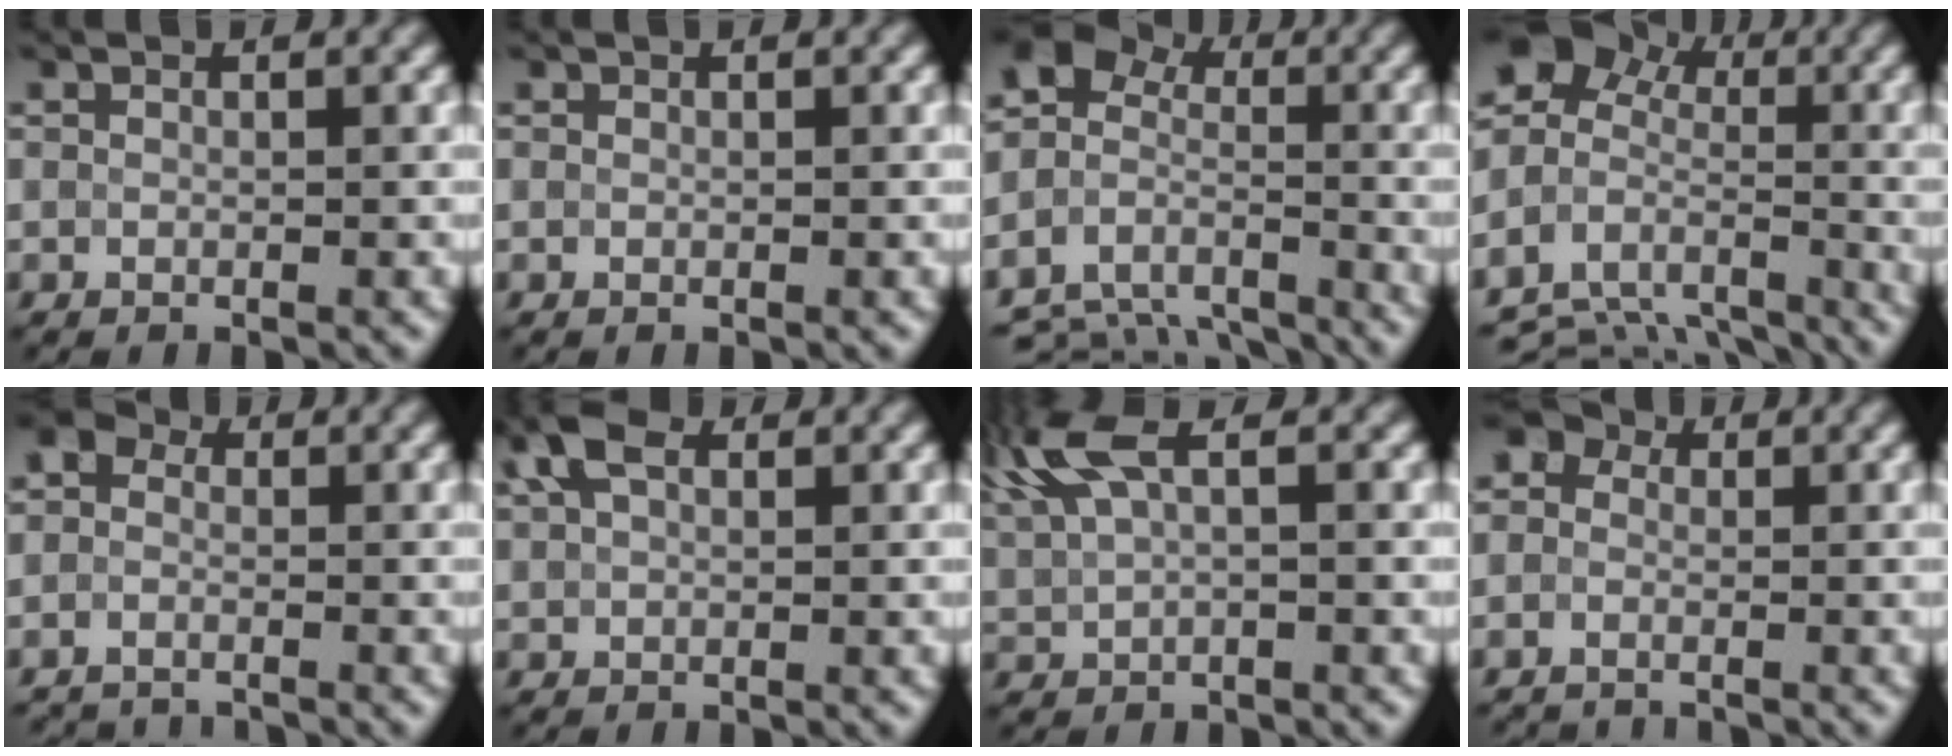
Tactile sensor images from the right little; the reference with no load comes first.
{"total": 0.0}
{"total": 10.9, "force": [-6.5, 7.6, 4.4], "torque": [-0.104, -0.012, -0.078]}
{"total": 11.8, "force": [-5.7, 9.1, 4.9], "torque": [-0.133, -0.012, -0.062]}
{"total": 3.6, "force": [-2.6, 2.2, 1.0], "torque": [-0.003, 0.006, -0.053]}
{"total": 4.2, "force": [1.9, 2.4, 2.9], "torque": [-0.062, 0.018, 0.027]}
{"total": 4.9, "force": [2.7, 1.4, 3.9], "torque": [-0.099, 0.017, 0.052]}
{"total": 3.5, "force": [-1.7, 2.9, 1.1], "torque": [0.000, 0.011, -0.045]}